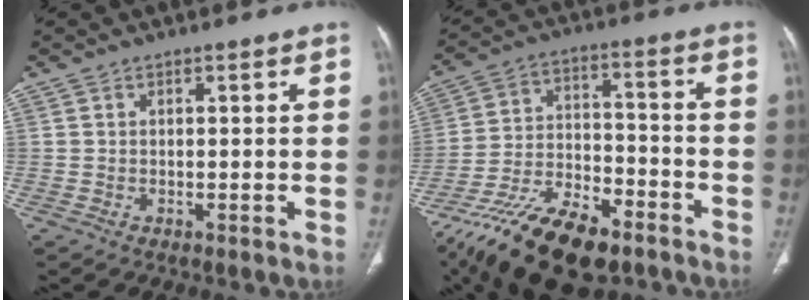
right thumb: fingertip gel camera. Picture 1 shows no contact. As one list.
[{"total": 19.4, "force": [-13.3, 8.1, 11.6], "torque": [-0.213, 0.051, -0.233]}]